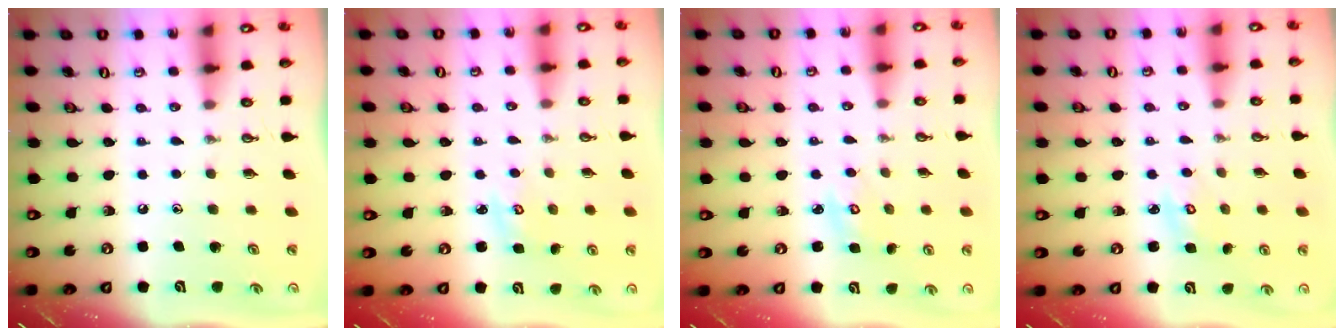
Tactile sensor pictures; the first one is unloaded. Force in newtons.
{"total": 2.3, "press": 2.3, "slide": 0.2}
{"total": 2.6, "press": 2.6, "slide": 0.2}
{"total": 2.6, "press": 2.6, "slide": 0.2}